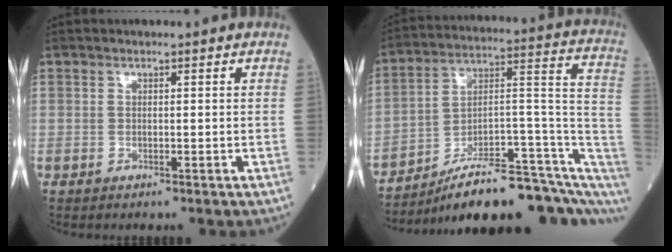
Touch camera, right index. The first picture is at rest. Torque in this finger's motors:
{"motor_torque": [0.12, -2.02, 0.85, 0.16]}